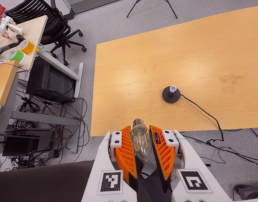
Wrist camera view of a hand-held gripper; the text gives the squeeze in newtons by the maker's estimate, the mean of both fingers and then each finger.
{"total": 14.8, "left": 16.8, "right": 12.9}